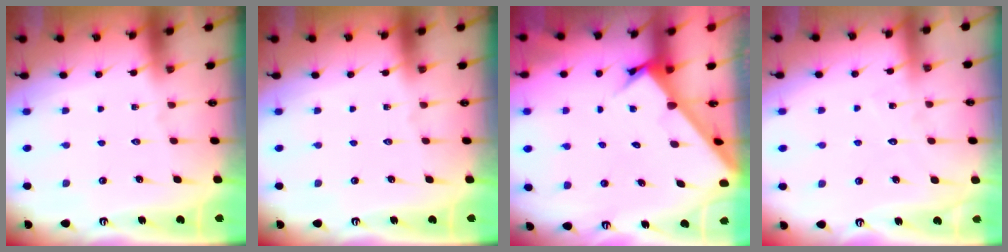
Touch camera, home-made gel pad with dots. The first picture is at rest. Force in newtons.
{"total": 0.0}
{"total": 2.8, "press": 2.8, "slide": 0.2}
{"total": 5.9, "press": 5.9, "slide": 0.4}